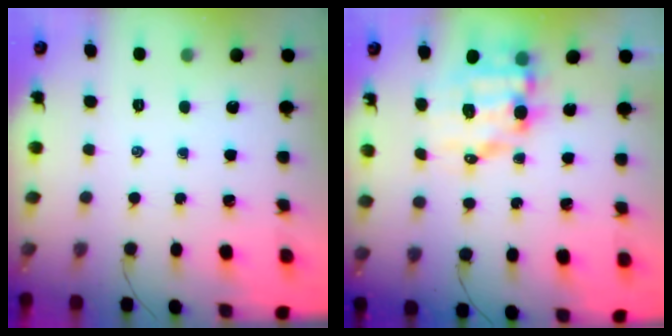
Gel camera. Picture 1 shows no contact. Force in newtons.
{"total": 9.8, "press": 9.5, "slide": 2.5}